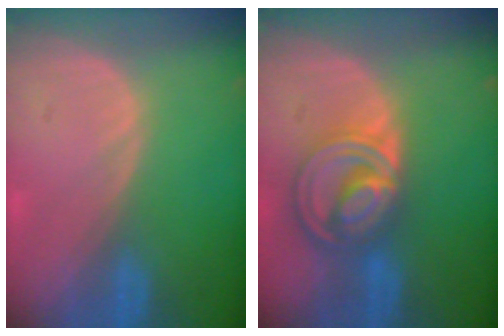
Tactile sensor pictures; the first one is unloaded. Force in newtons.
{"total": 8.8, "press": 7.4, "slide": 4.7}